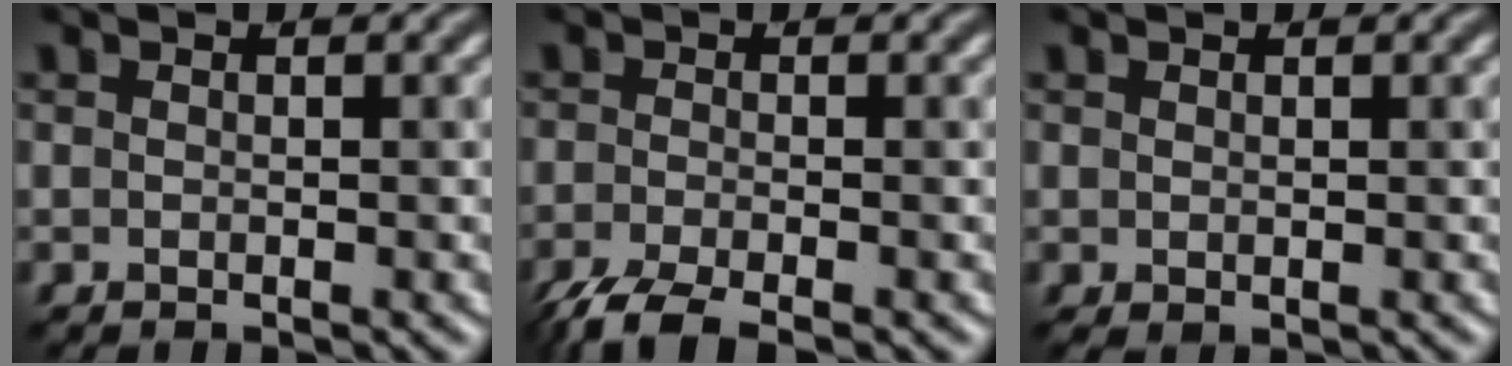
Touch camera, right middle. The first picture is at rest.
{"total": 3.7, "force": [-2.8, 0.7, 2.3], "torque": [-0.046, -0.010, -0.063]}
{"total": 0.6, "force": [0.2, 0.3, 0.4], "torque": [-0.009, 0.002, 0.004]}